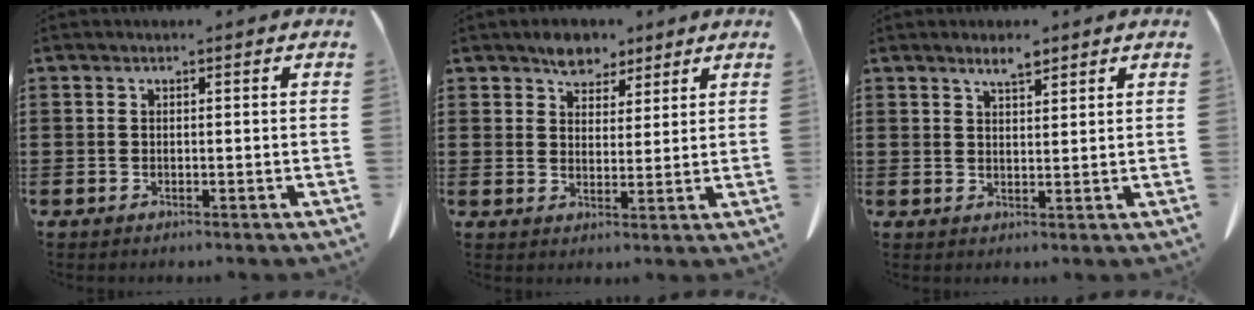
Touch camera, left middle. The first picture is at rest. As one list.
[{"total": 5.1, "force": [4.2, 2.7, 1.1], "torque": [-0.029, -0.002, 0.079]}, {"total": 3.0, "force": [2.5, 0.6, 1.7], "torque": [-0.036, 0.002, 0.045]}]